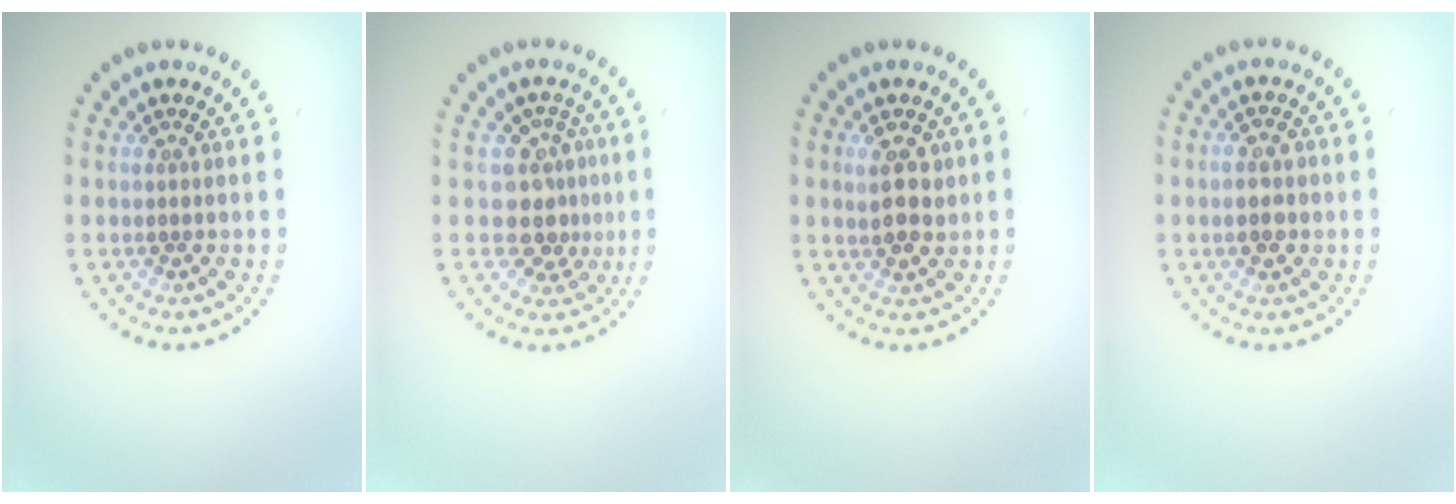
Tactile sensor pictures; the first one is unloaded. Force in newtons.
{"total": 3.2, "press": 2.5, "slide": 2.0}
{"total": 2.7, "press": 2.6, "slide": 0.6}
{"total": 2.3, "press": 2.3, "slide": 0.3}